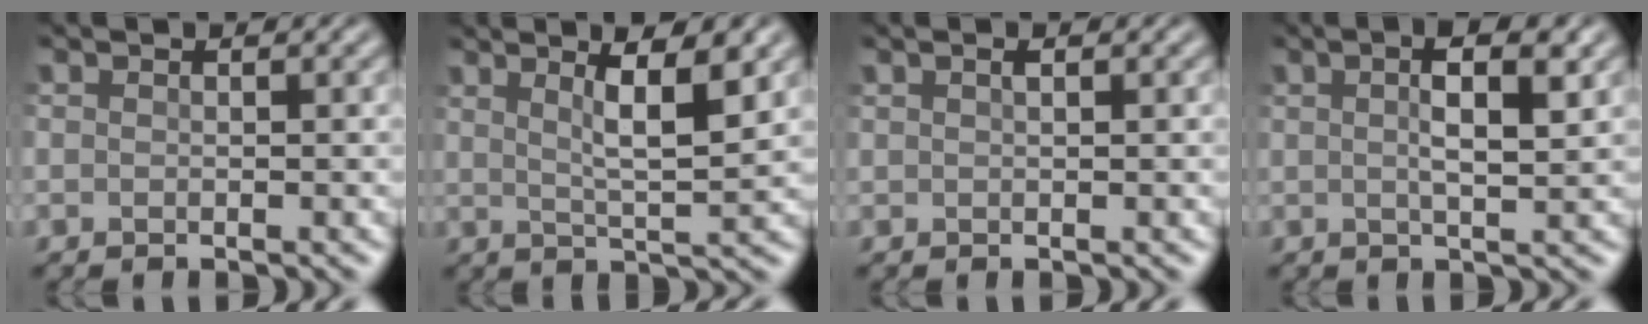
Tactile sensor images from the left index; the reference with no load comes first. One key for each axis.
{"total": 5.7, "fx": 2.4, "fy": 1.2, "fz": 5.0, "tx": -0.071, "ty": 0.008, "tz": 0.029}
{"total": 0.7, "fx": 0.3, "fy": 0.2, "fz": 0.5, "tx": -0.014, "ty": 0.001, "tz": 0.005}
{"total": 4.5, "fx": 1.3, "fy": 1.3, "fz": 4.1, "tx": -0.066, "ty": 0.005, "tz": 0.015}